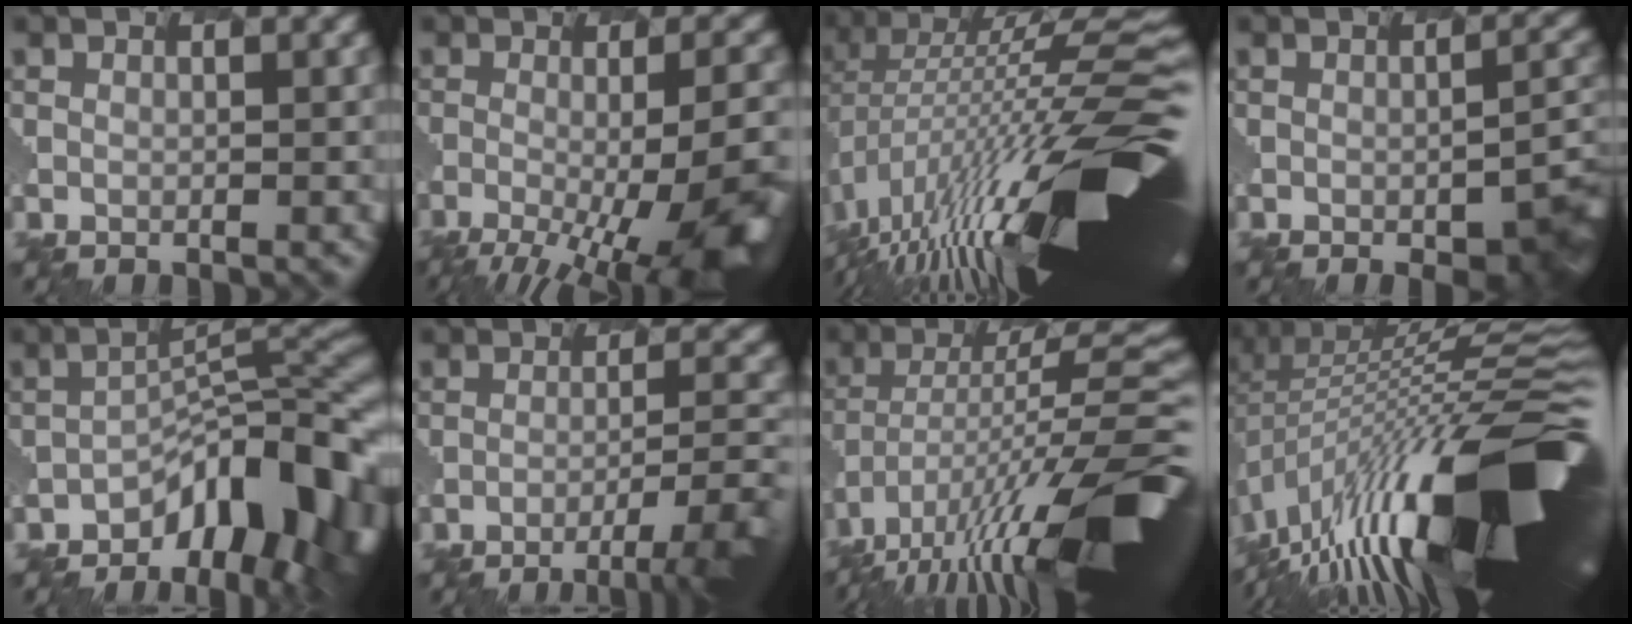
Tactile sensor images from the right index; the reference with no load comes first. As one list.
[{"total": 13.1, "force": [-6.3, 4.4, 10.6], "torque": [-0.126, -0.026, -0.076]}, {"total": 16.5, "force": [-3.6, 4.5, 15.5], "torque": [-0.259, 0.000, -0.062]}, {"total": 5.5, "force": [-2.4, 1.6, 4.6], "torque": [-0.063, -0.014, -0.021]}, {"total": 11.6, "force": [-5.5, 4.8, 9.1], "torque": [-0.119, -0.005, -0.090]}, {"total": 7.7, "force": [-4.6, 1.7, 5.9], "torque": [-0.093, -0.013, -0.052]}, {"total": 14.8, "force": [-6.4, 4.3, 12.6], "torque": [-0.227, 0.002, -0.113]}, {"total": 17.9, "force": [-4.8, 5.5, 16.4], "torque": [-0.249, -0.005, -0.081]}]